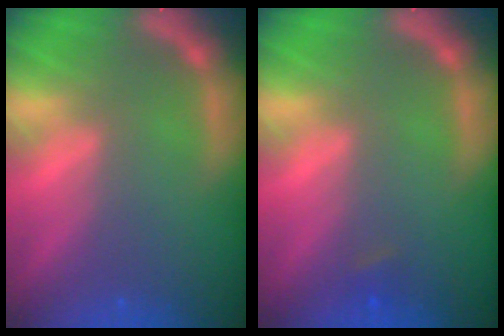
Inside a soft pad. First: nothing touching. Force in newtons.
{"total": 0.9}